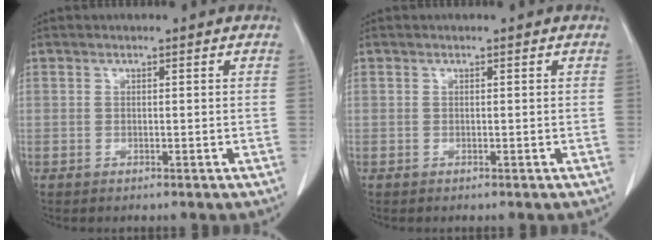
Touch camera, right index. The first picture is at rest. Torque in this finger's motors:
{"motor_torque": [0.00, 0.00, 0.00, 0.00]}